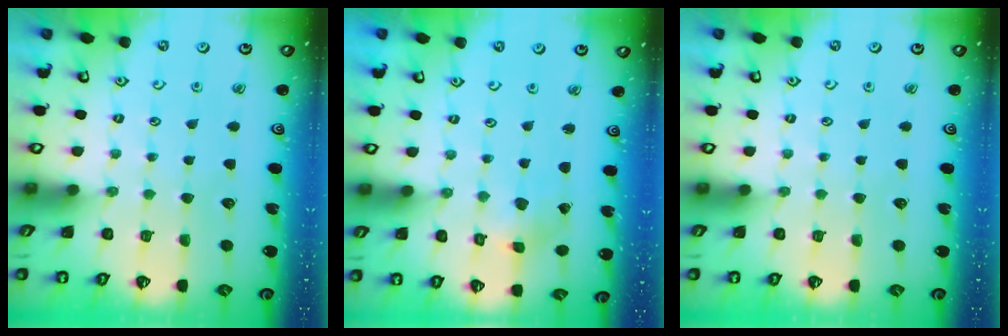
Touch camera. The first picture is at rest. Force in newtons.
{"total": 1.4, "press": 1.4, "slide": 0.2}
{"total": 0.0}